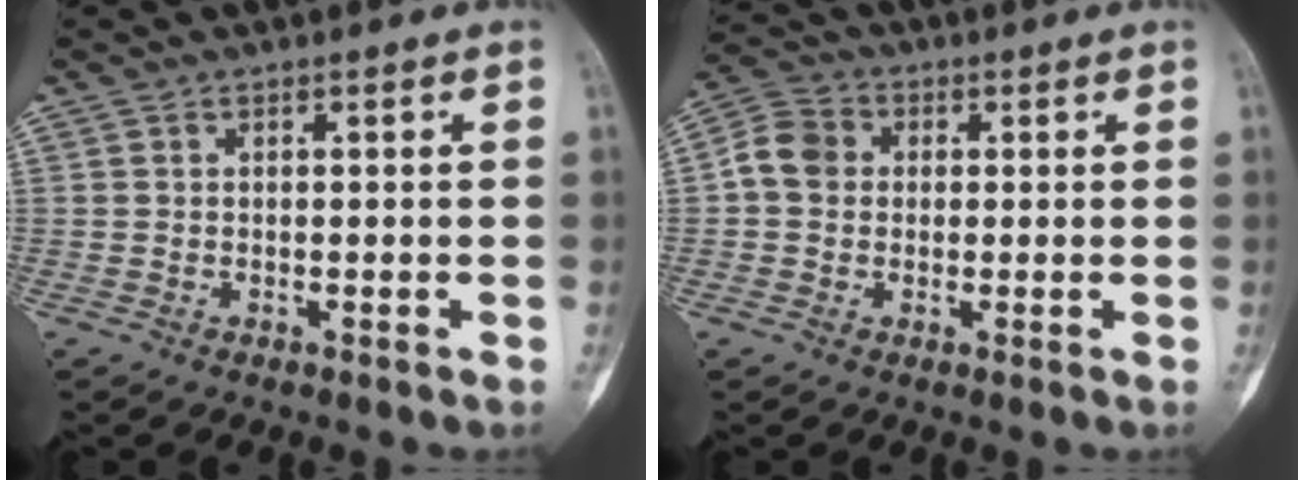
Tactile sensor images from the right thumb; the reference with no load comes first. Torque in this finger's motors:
{"motor_torque": [0.03, 0.08, 0.11, -0.15, 0.08]}